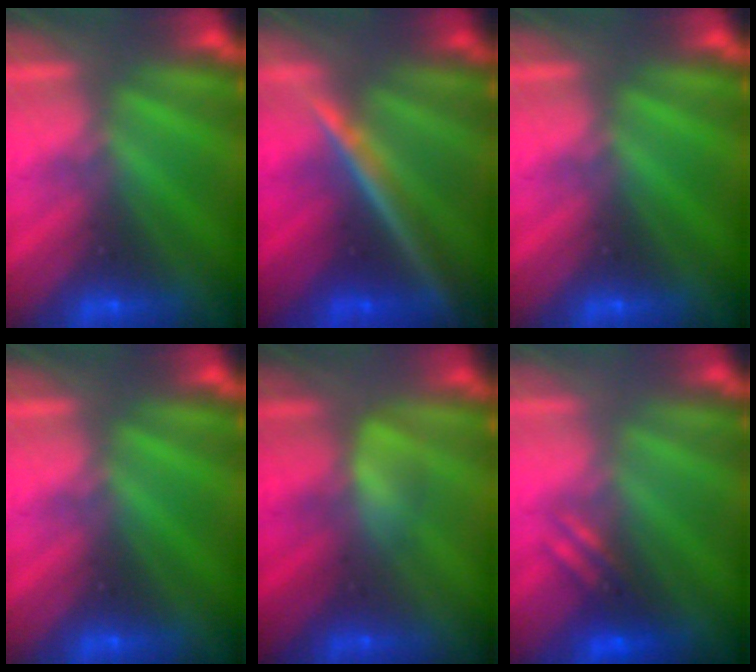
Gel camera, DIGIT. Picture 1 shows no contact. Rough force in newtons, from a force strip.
{"total": 4.5}
{"total": 0.0}
{"total": 0.0}
{"total": 2.7}
{"total": 2.5}